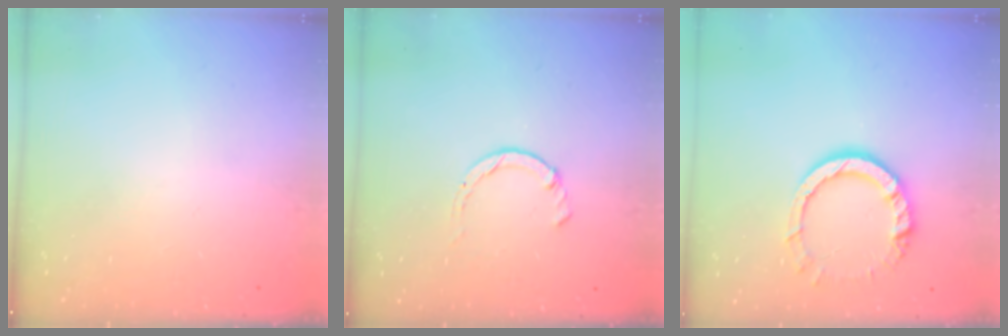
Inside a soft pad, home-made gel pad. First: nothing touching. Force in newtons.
{"total": 1.7, "press": 1.7, "slide": 0.3}
{"total": 11.3, "press": 11.2, "slide": 1.3}